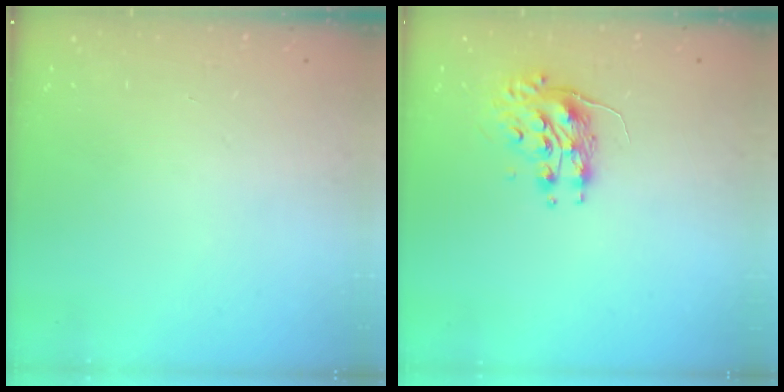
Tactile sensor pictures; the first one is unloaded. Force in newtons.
{"total": 8.1, "press": 8.1, "slide": 0.1}